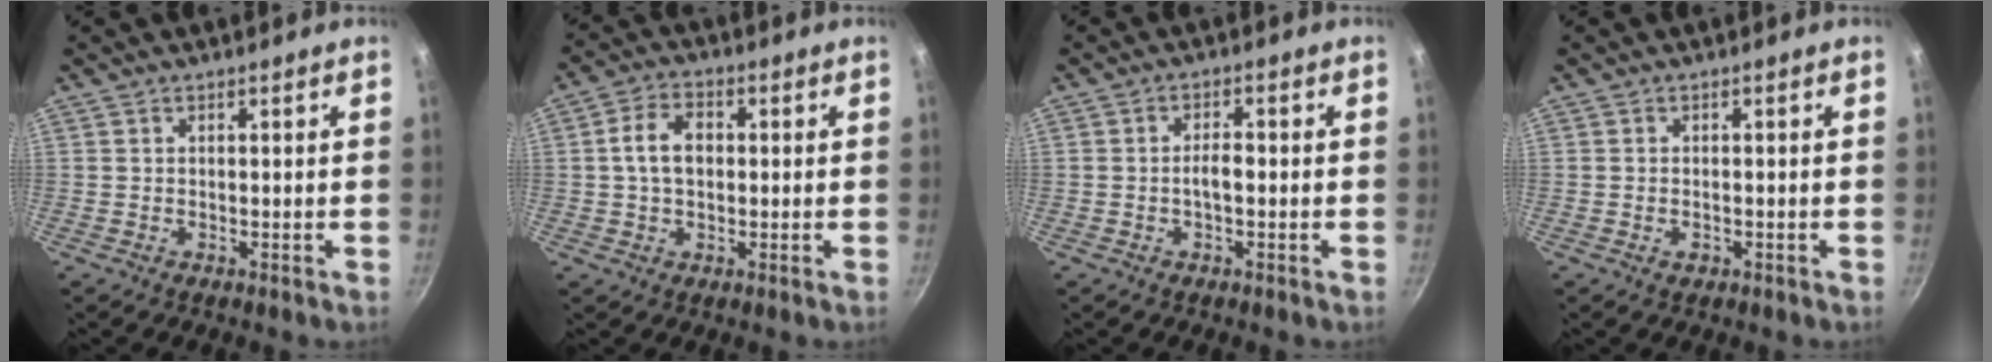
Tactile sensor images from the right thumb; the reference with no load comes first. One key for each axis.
{"total": 6.9, "fx": 0.4, "fy": 4.8, "fz": 4.9, "tx": -0.077, "ty": 0.015, "tz": 0.001}
{"total": 2.9, "fx": -0.6, "fy": 1.2, "fz": 2.6, "tx": -0.037, "ty": 0.016, "tz": -0.011}
{"total": 1.6, "fx": -0.6, "fy": 1.0, "fz": 1.0, "tx": -0.016, "ty": 0.002, "tz": -0.011}